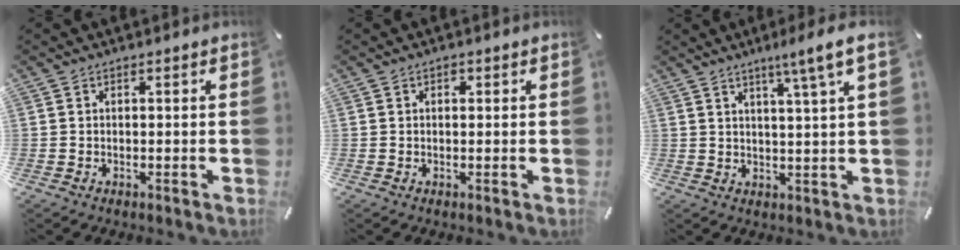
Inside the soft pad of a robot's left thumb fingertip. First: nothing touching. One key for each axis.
{"total": 0.9, "fx": 0.2, "fy": 0.8, "fz": 0.4, "tx": -0.002, "ty": 0.001, "tz": 0.001}
{"total": 7.2, "fx": 4.3, "fy": -0.5, "fz": 5.7, "tx": -0.095, "ty": -0.019, "tz": 0.066}